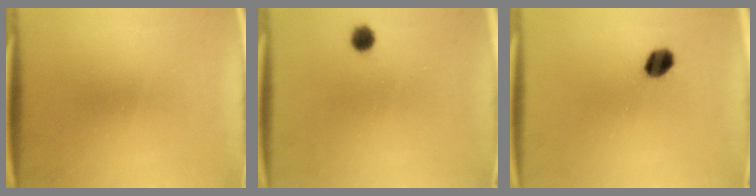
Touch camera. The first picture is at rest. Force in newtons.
{"total": 2.4}
{"total": 4.9}